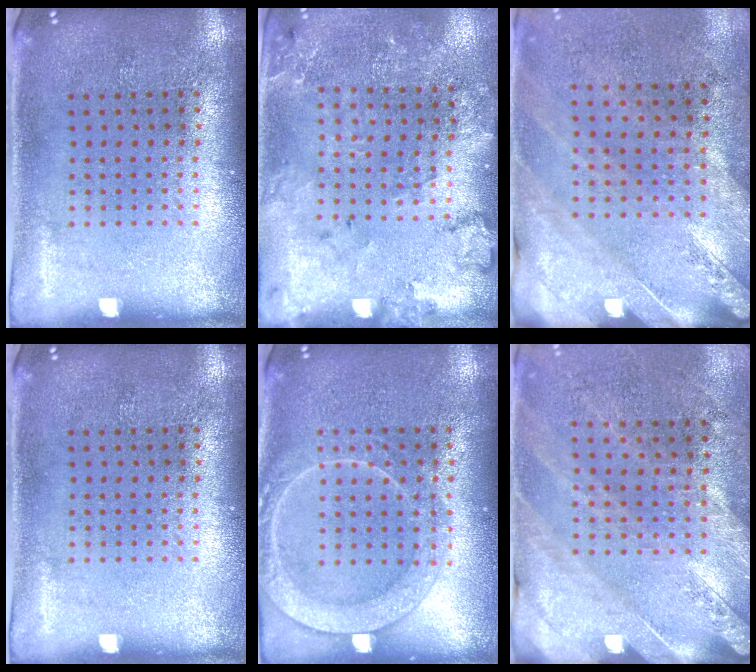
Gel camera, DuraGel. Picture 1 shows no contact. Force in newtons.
{"total": 1.8, "press": 1.8, "slide": 0.3}
{"total": 2.4, "press": 2.0, "slide": 1.3}
{"total": 0.0}
{"total": 2.7, "press": 2.6, "slide": 0.3}
{"total": 2.5, "press": 2.3, "slide": 1.0}